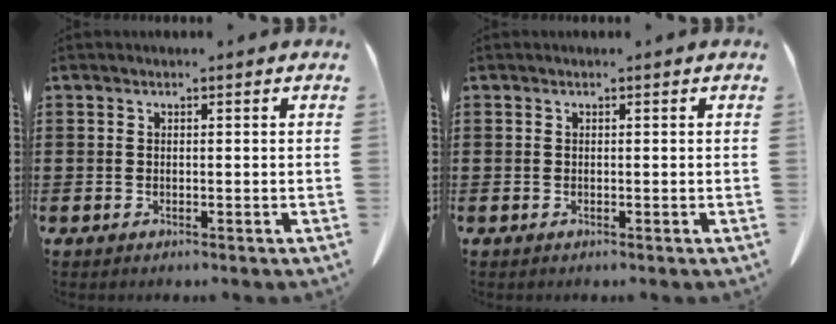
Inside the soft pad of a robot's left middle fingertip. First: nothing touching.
{"total": 0.0}